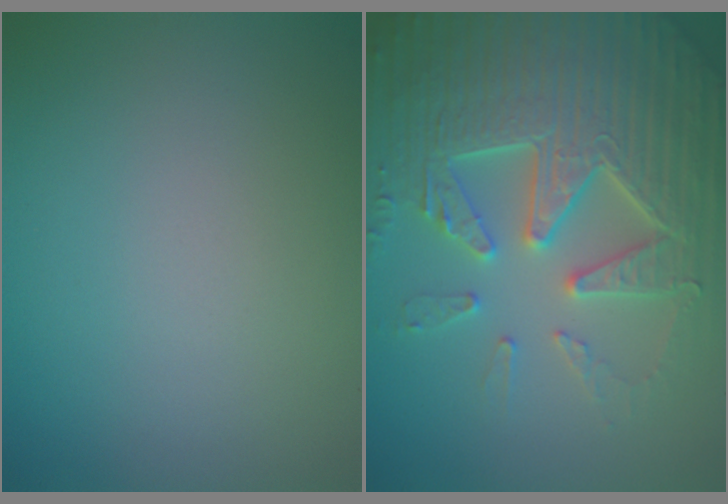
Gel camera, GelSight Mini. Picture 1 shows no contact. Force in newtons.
{"total": 7.7, "press": 7.5, "slide": 1.6}